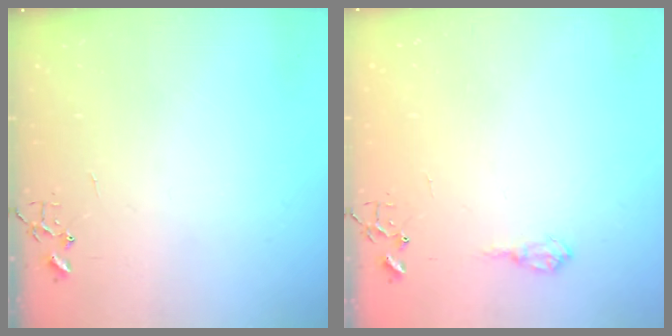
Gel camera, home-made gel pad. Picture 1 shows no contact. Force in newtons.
{"total": 7.2, "press": 7.1, "slide": 0.9}